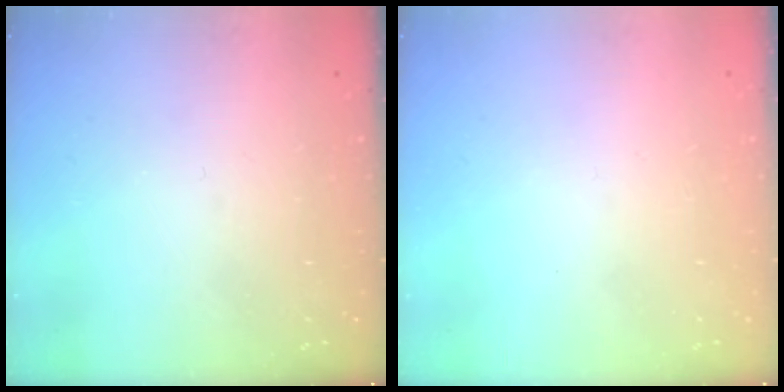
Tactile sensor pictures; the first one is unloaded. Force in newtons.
{"total": 1.7, "press": 1.7, "slide": 0.1}